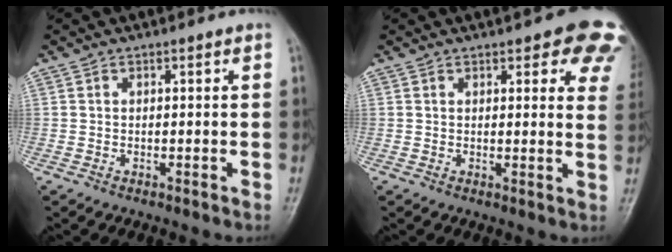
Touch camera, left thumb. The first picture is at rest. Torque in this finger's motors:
{"motor_torque": [0.57, 0.24, 1.23, -1.15, 0.09]}